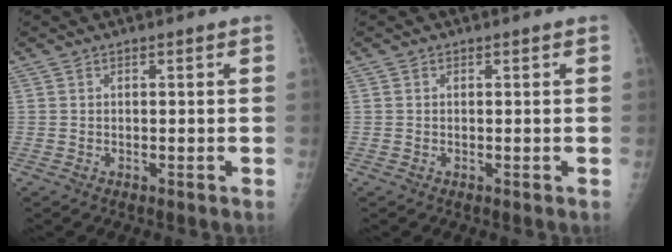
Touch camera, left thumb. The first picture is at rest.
{"total": 0.0}